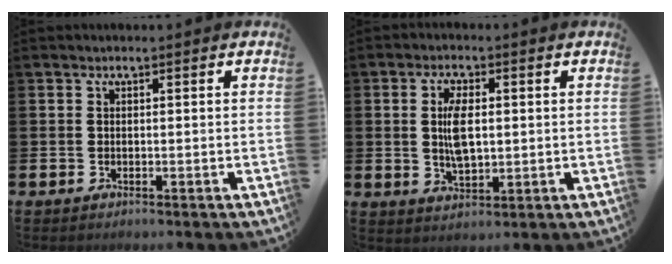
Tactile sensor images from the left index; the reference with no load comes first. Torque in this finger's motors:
{"motor_torque": [0.99, 0.28, 0.65, 0.18]}